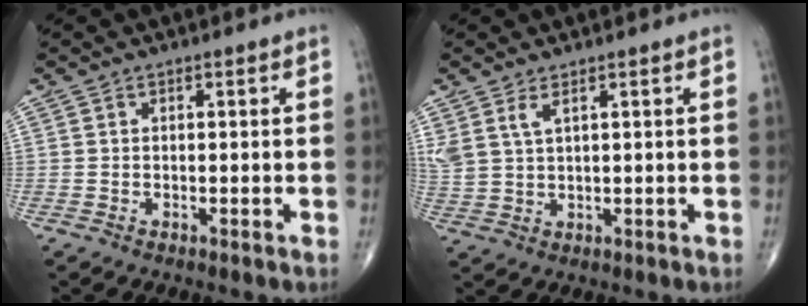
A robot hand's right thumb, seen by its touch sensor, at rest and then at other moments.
{"total": 4.3, "force": [2.5, 1.6, 3.1], "torque": [-0.077, -0.005, 0.061]}